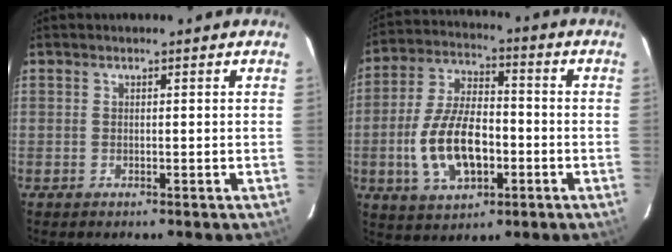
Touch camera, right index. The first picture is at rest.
{"total": 14.6, "force": [-3.7, 7.6, 11.9], "torque": [-0.246, 0.008, -0.056]}